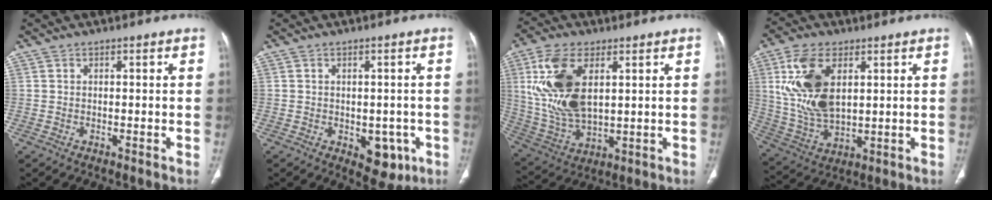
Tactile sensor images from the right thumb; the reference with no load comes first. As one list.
[{"total": 6.4, "force": [-2.0, 4.1, 4.5], "torque": [-0.024, 0.002, -0.015]}, {"total": 16.5, "force": [4.4, 8.7, 13.3], "torque": [-0.272, -0.014, 0.093]}, {"total": 15.3, "force": [4.3, 8.3, 12.1], "torque": [-0.242, -0.015, 0.093]}]